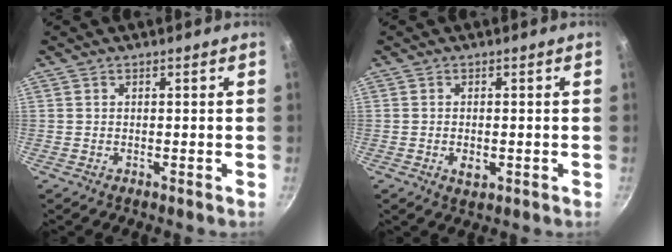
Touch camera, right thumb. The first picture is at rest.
{"total": 2.7, "force": [-0.7, 1.5, 2.2], "torque": [-0.038, -0.004, -0.008]}